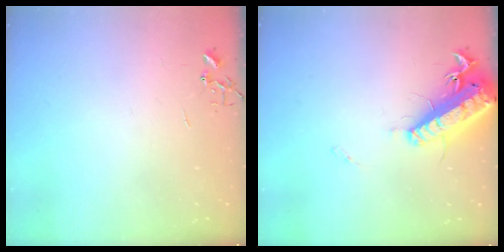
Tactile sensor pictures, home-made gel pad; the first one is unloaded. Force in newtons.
{"total": 18.1, "press": 17.6, "slide": 4.0}